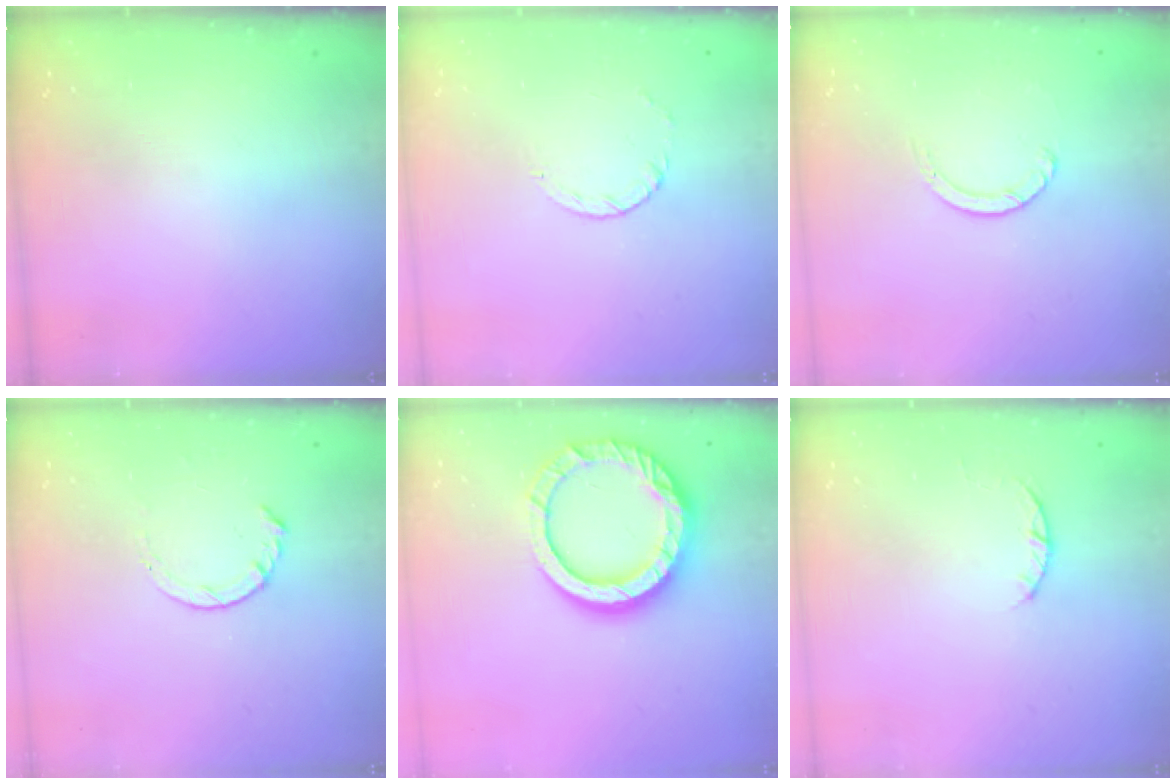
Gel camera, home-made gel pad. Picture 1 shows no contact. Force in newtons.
{"total": 2.4, "press": 2.4, "slide": 0.3}
{"total": 1.3, "press": 1.2, "slide": 0.2}
{"total": 4.7, "press": 4.7, "slide": 0.6}
{"total": 17.4, "press": 17.3, "slide": 1.8}
{"total": 2.3, "press": 2.3, "slide": 0.4}